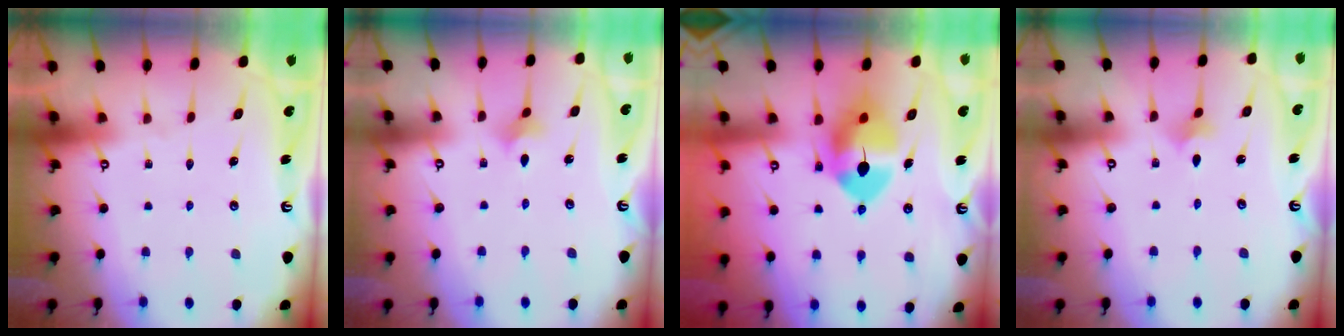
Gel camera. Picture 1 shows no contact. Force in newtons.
{"total": 2.6, "press": 2.6, "slide": 0.6}
{"total": 11.5, "press": 11.3, "slide": 2.1}
{"total": 2.3, "press": 2.2, "slide": 0.5}